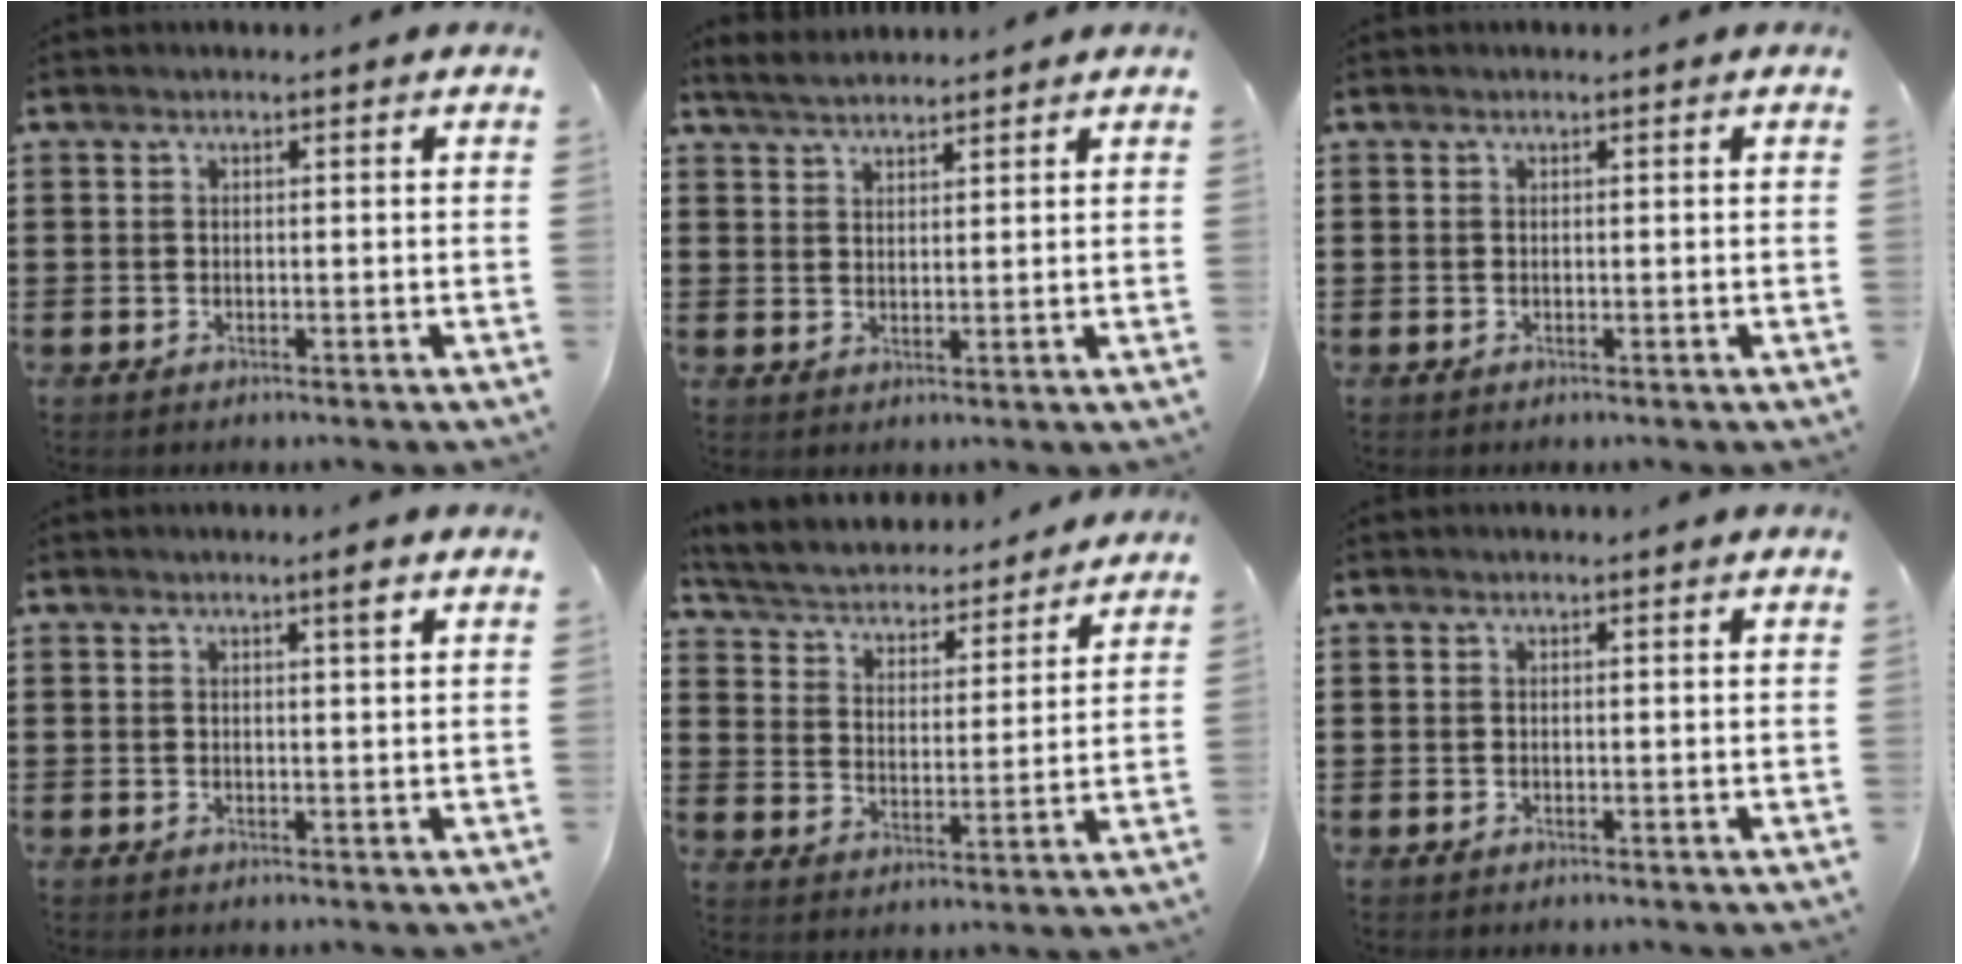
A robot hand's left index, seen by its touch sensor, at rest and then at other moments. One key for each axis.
{"total": 3.0, "fx": 2.9, "fy": 0.5, "fz": 0.6, "tx": -0.022, "ty": 0.001, "tz": 0.055}
{"total": 0.0}
{"total": 2.1, "fx": 1.1, "fy": -0.1, "fz": 1.8, "tx": -0.027, "ty": -0.004, "tz": 0.017}
{"total": 3.7, "fx": 3.7, "fy": 0.4, "fz": 0.4, "tx": -0.032, "ty": -0.032, "tz": 0.055}
{"total": 0.0}